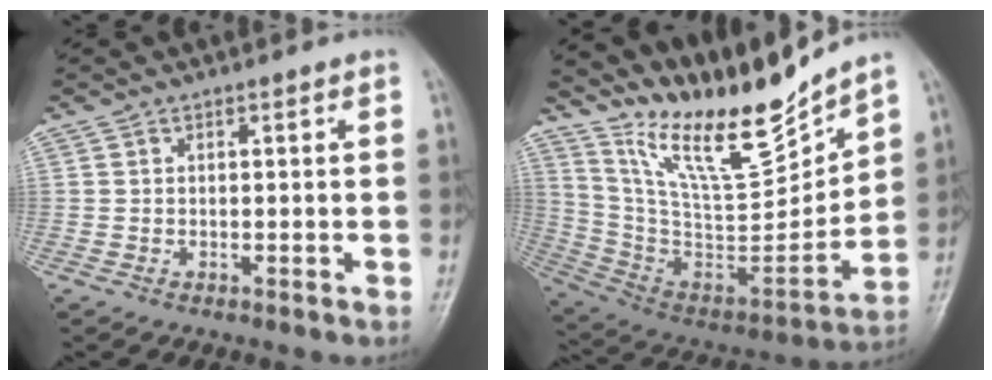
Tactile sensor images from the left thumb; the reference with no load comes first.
{"total": 20.3, "force": [16.7, 4.2, 10.8], "torque": [-0.141, -0.107, 0.308]}